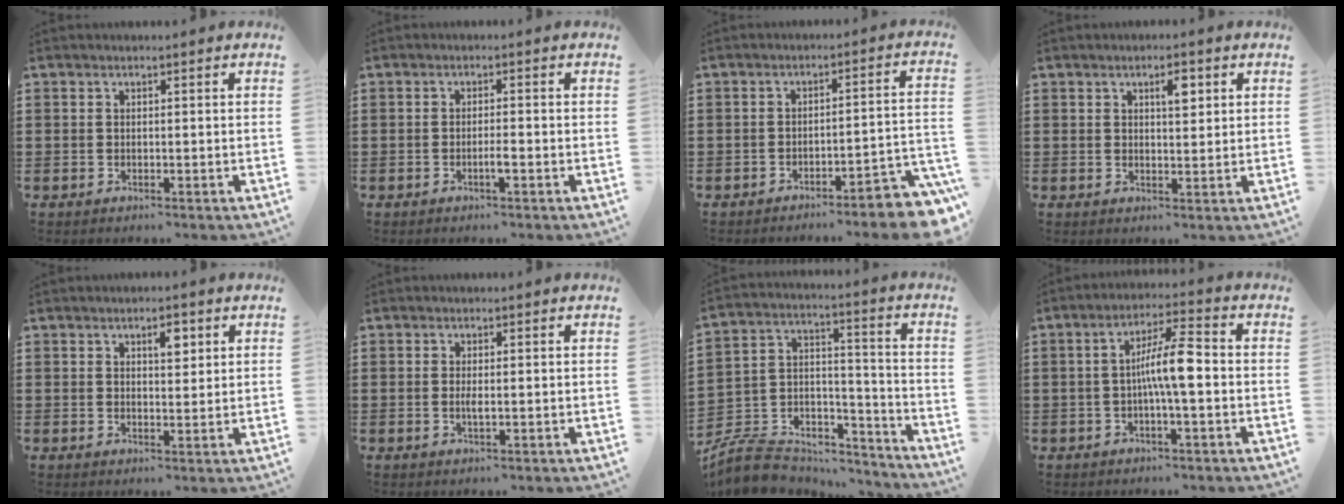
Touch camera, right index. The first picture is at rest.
{"total": 1.9, "force": [-0.8, 0.1, 1.7], "torque": [-0.030, 0.000, -0.015]}
{"total": 4.5, "force": [-3.9, 0.1, 2.2], "torque": [-0.037, -0.012, -0.079]}
{"total": 3.2, "force": [1.4, 1.1, 2.7], "torque": [-0.041, 0.001, 0.018]}
{"total": 3.3, "force": [1.6, 1.4, 2.6], "torque": [-0.031, -0.002, 0.020]}
{"total": 1.4, "force": [-0.1, 0.3, 1.4], "torque": [-0.026, -0.002, -0.003]}
{"total": 6.8, "force": [-5.9, 3.2, 1.1], "torque": [-0.037, 0.002, -0.113]}
{"total": 7.5, "force": [-0.7, 1.2, 7.3], "torque": [-0.138, 0.004, -0.020]}